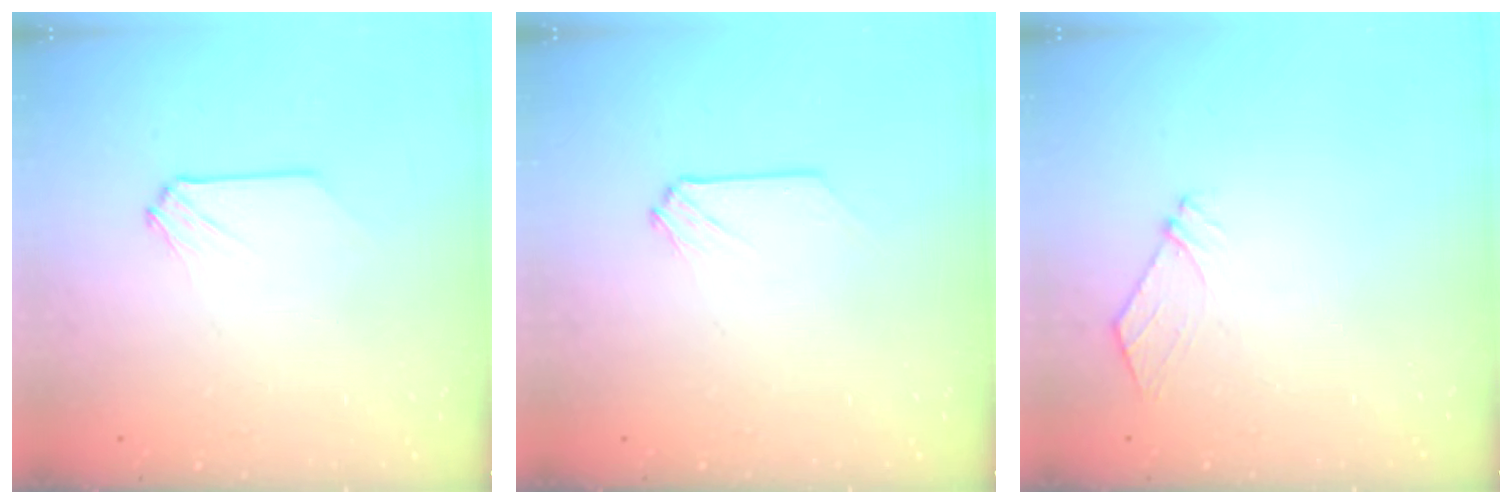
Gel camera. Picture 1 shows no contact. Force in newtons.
{"total": 0.0}
{"total": 5.2, "press": 5.1, "slide": 0.7}